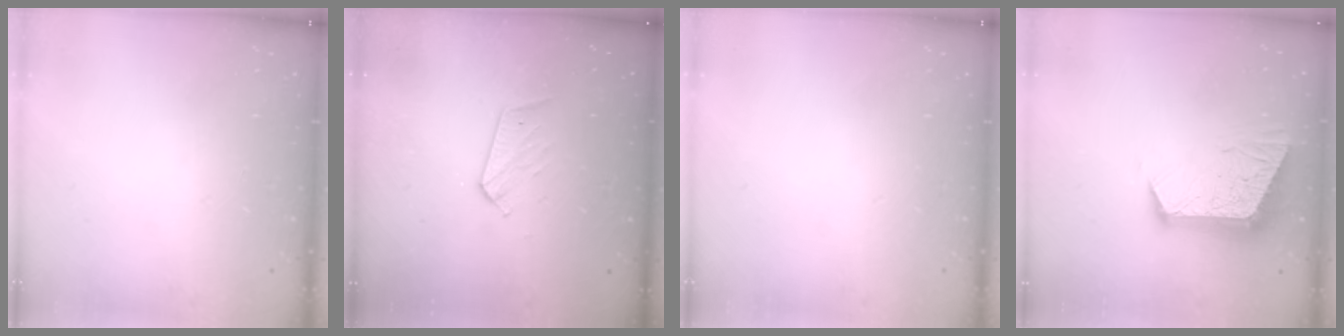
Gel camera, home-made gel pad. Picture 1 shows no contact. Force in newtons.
{"total": 6.7, "press": 6.7, "slide": 0.4}
{"total": 0.0}
{"total": 12.4, "press": 12.4, "slide": 1.5}